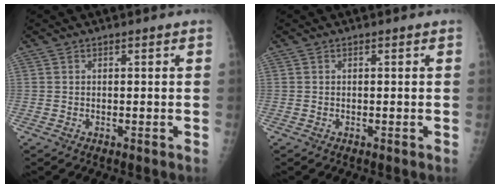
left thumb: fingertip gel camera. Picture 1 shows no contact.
{"total": 0.0}